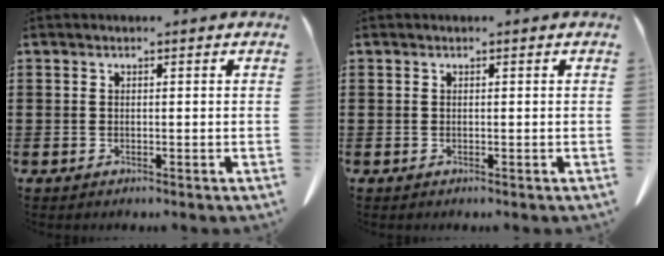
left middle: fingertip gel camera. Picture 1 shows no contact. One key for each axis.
{"total": 0.0}